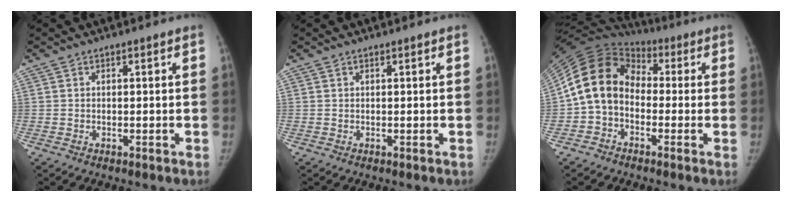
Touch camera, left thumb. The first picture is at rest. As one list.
[{"total": 0.0}, {"total": 14.0, "force": [-1.5, 10.9, 8.7], "torque": [-0.152, 0.046, -0.045]}]